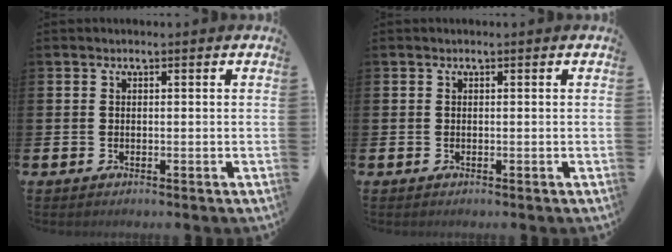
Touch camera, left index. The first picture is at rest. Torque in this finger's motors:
{"motor_torque": [-0.01, 0.01, 0.00, 0.00]}